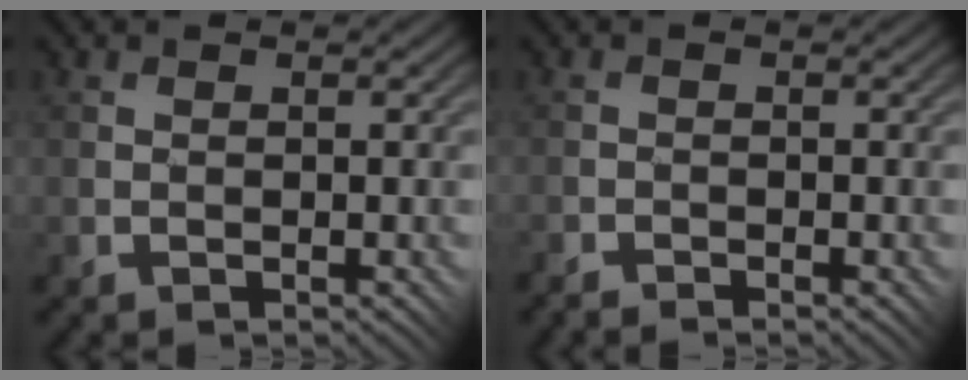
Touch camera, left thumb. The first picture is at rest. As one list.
[{"total": 1.5, "force": [-1.5, 0.0, 0.0], "torque": [-0.001, 0.003, -0.033]}]